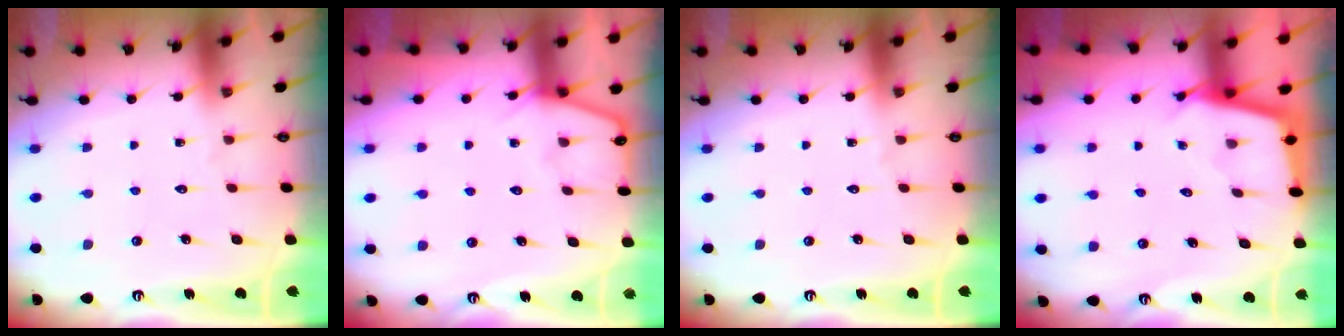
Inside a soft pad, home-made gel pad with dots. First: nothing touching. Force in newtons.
{"total": 4.9, "press": 4.9, "slide": 0.4}
{"total": 0.0}
{"total": 2.4, "press": 2.4, "slide": 0.2}